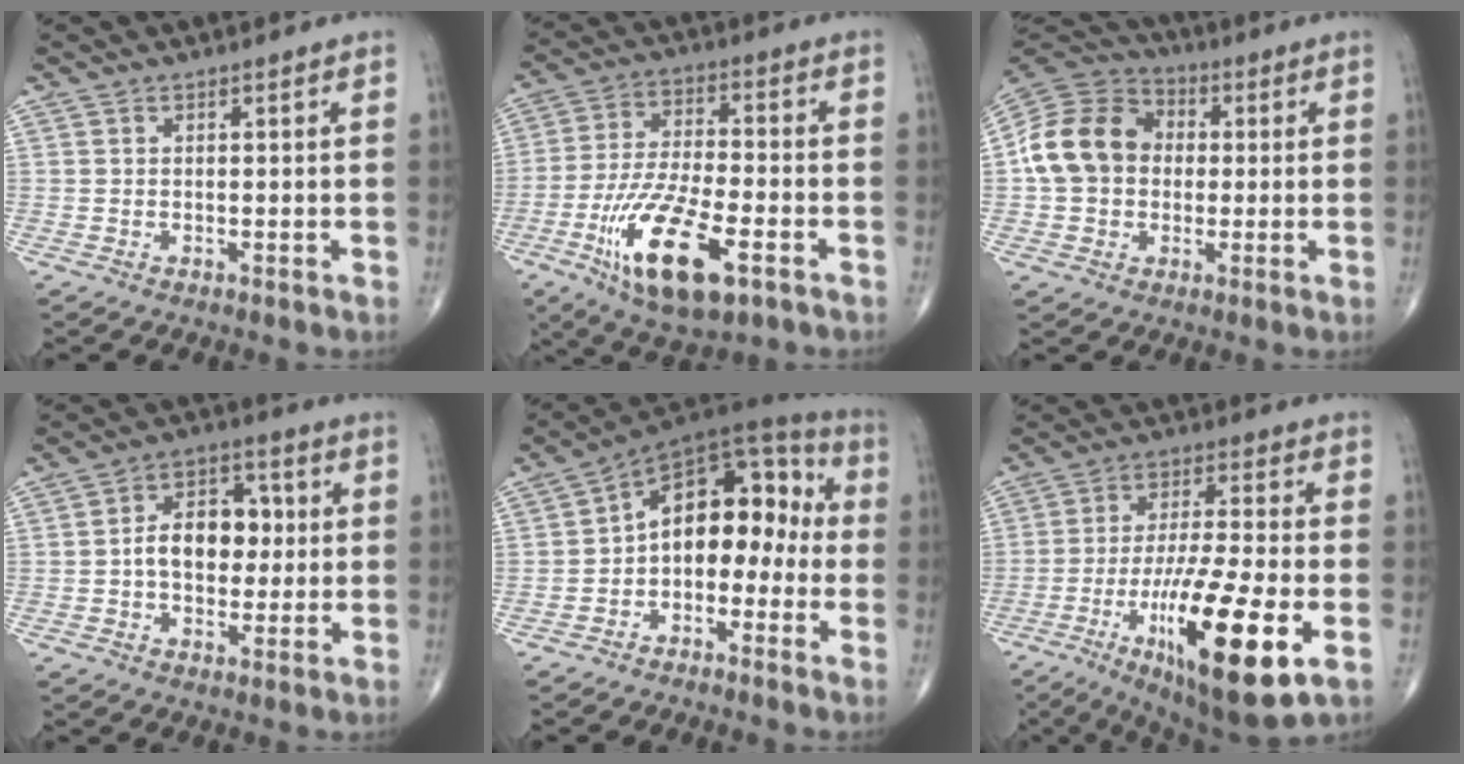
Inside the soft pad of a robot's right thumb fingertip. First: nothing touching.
{"total": 17.7, "force": [-7.5, 6.6, 14.6], "torque": [-0.277, 0.015, -0.124]}
{"total": 14.7, "force": [0.4, 12.0, 8.4], "torque": [-0.145, 0.033, 0.001]}
{"total": 10.9, "force": [0.1, 7.5, 7.9], "torque": [-0.091, 0.025, -0.006]}
{"total": 13.9, "force": [-2.0, 9.1, 10.4], "torque": [-0.108, 0.063, -0.047]}
{"total": 21.7, "force": [-7.9, 4.8, 19.6], "torque": [-0.345, 0.000, -0.123]}